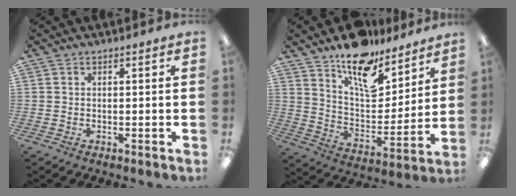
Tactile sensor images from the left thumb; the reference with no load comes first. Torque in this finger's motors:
{"motor_torque": [0.96, 0.23, 1.20, -1.38, 0.11]}